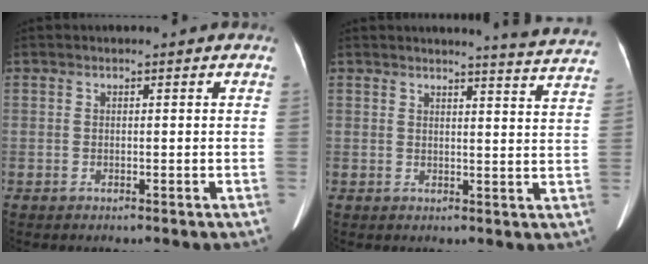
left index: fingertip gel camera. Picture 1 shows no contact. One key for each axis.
{"total": 10.3, "fx": 10.0, "fy": -1.1, "fz": 2.0, "tx": -0.024, "ty": -0.062, "tz": 0.092}